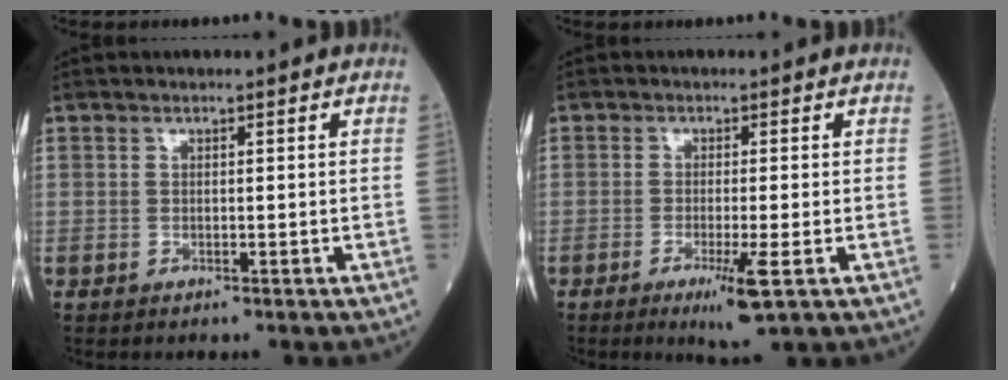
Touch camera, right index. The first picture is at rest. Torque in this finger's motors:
{"motor_torque": [0.78, -0.43, 0.35, 0.11]}